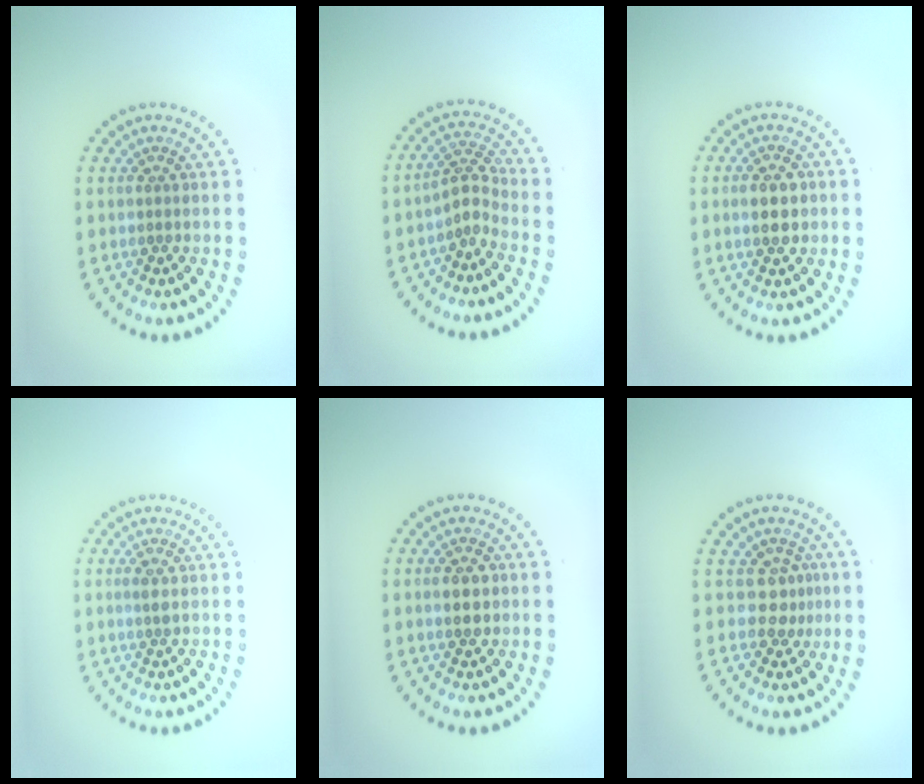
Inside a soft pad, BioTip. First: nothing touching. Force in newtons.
{"total": 2.3, "press": 1.5, "slide": 1.7}
{"total": 3.0, "press": 2.9, "slide": 0.2}
{"total": 1.0, "press": 0.9, "slide": 0.5}
{"total": 2.4, "press": 2.4, "slide": 0.1}
{"total": 1.9, "press": 1.4, "slide": 1.4}